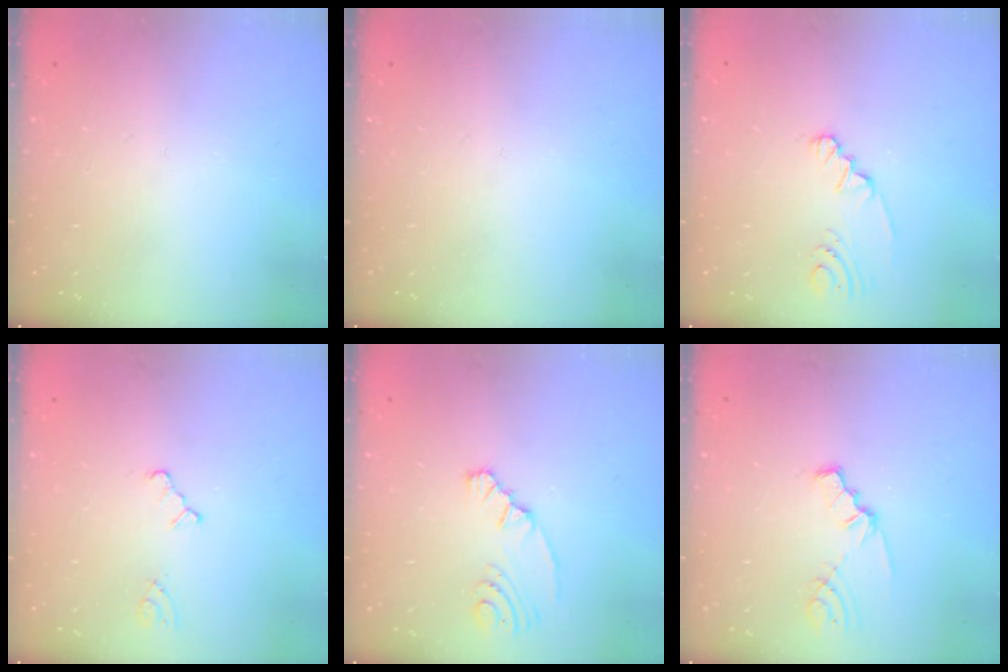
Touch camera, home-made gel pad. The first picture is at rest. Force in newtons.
{"total": 0.0}
{"total": 2.5, "press": 2.3, "slide": 0.8}
{"total": 2.0, "press": 2.0, "slide": 0.3}
{"total": 5.1, "press": 2.9, "slide": 4.2}
{"total": 1.6, "press": 1.6, "slide": 0.3}